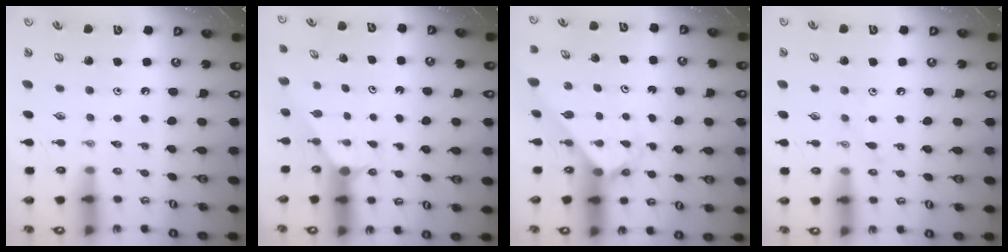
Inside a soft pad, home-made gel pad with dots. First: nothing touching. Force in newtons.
{"total": 1.5, "press": 1.5, "slide": 0.2}
{"total": 2.2, "press": 2.2, "slide": 0.2}
{"total": 7.0, "press": 6.9, "slide": 0.5}